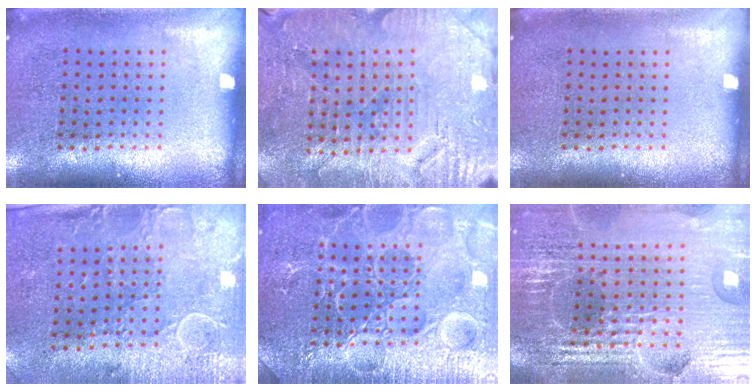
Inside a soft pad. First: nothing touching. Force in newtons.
{"total": 3.4, "press": 3.3, "slide": 0.4}
{"total": 0.0}
{"total": 2.9, "press": 2.4, "slide": 1.7}
{"total": 7.4, "press": 7.4, "slide": 0.9}
{"total": 6.7, "press": 5.8, "slide": 3.3}